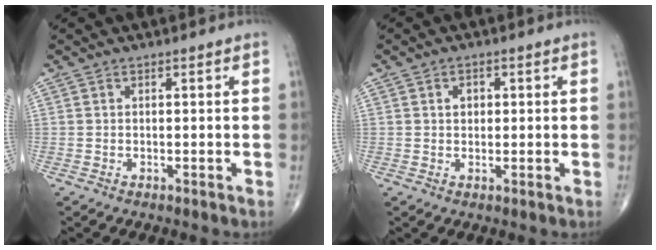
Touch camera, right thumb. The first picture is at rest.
{"total": 2.3, "force": [0.6, 1.8, 1.4], "torque": [-0.011, 0.001, 0.009]}